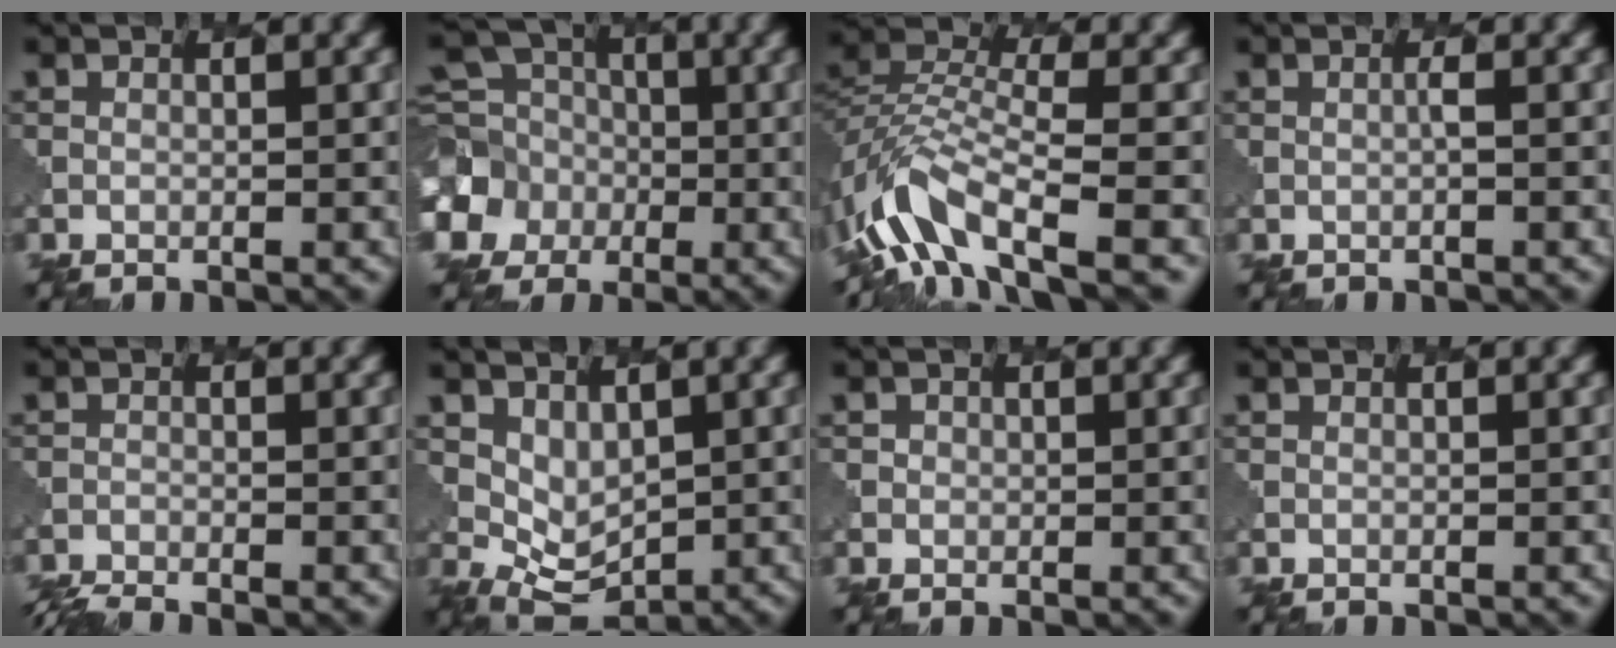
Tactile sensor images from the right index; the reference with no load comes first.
{"total": 10.1, "force": [-2.6, 8.9, 4.0], "torque": [-0.115, -0.022, -0.063]}
{"total": 8.0, "force": [-4.6, 3.3, 5.6], "torque": [-0.110, -0.002, -0.101]}
{"total": 0.6, "force": [0.1, 0.0, 0.6], "torque": [-0.006, 0.003, -0.002]}
{"total": 4.1, "force": [-4.0, 0.5, 0.9], "torque": [-0.024, -0.018, -0.065]}
{"total": 3.3, "force": [1.5, 2.1, 2.0], "torque": [-0.040, -0.015, 0.034]}
{"total": 1.0, "force": [0.0, 1.0, 0.0], "torque": [0.004, -0.006, 0.000]}
{"total": 0.0}